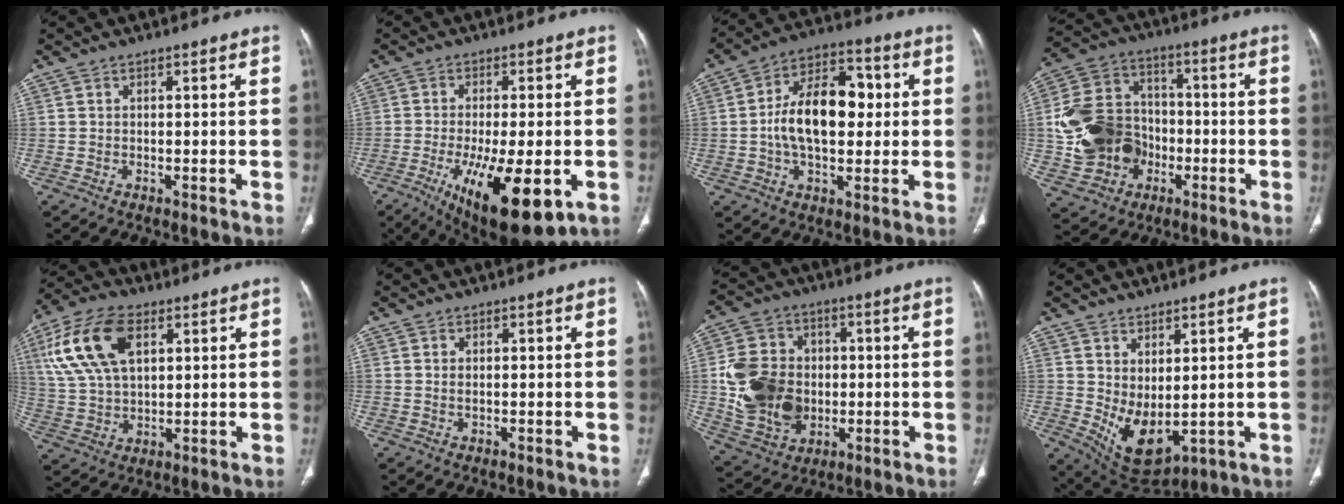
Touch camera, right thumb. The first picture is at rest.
{"total": 17.5, "force": [-6.3, 5.9, 15.2], "torque": [-0.240, -0.020, -0.083]}
{"total": 15.8, "force": [0.7, 9.2, 12.8], "torque": [-0.192, 0.028, 0.004]}
{"total": 17.0, "force": [-3.1, 14.2, 8.9], "torque": [-0.148, 0.029, -0.051]}
{"total": 15.8, "force": [5.9, 8.8, 11.8], "torque": [-0.235, 0.002, 0.114]}
{"total": 1.0, "force": [0.3, 0.5, 0.8], "torque": [-0.018, -0.001, 0.009]}
{"total": 17.0, "force": [-0.4, 13.5, 10.3], "torque": [-0.172, 0.005, 0.008]}
{"total": 8.9, "force": [0.5, 4.8, 7.5], "torque": [-0.122, -0.022, 0.039]}